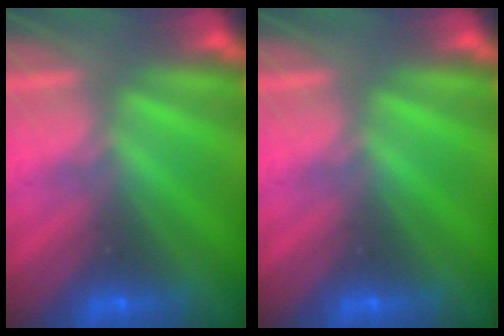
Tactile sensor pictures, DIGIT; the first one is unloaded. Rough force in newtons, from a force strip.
{"total": 0.0}